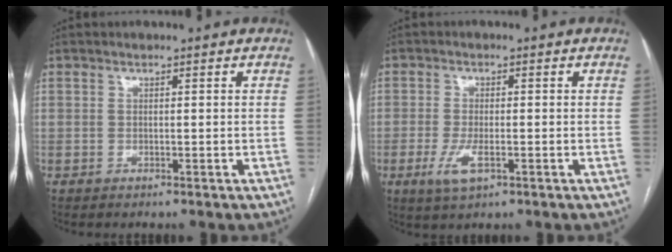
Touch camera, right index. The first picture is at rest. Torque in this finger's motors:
{"motor_torque": [0.07, 0.01, 0.14, 0.04]}